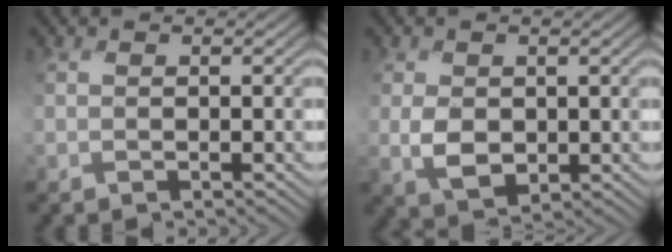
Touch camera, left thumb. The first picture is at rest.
{"total": 3.3, "force": [-0.4, 2.3, 2.3], "torque": [-0.053, -0.006, -0.010]}